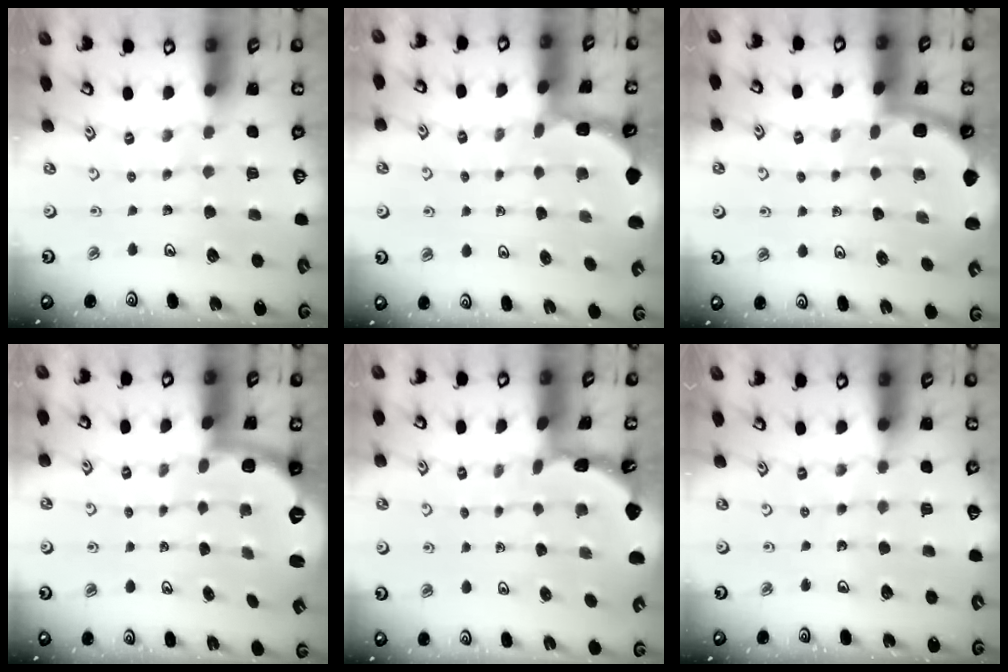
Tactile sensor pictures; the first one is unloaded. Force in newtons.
{"total": 2.0, "press": 2.0, "slide": 0.3}
{"total": 1.9, "press": 1.9, "slide": 0.0}
{"total": 2.6, "press": 1.5, "slide": 2.1}
{"total": 1.7, "press": 1.6, "slide": 0.1}
{"total": 4.0, "press": 3.1, "slide": 2.5}